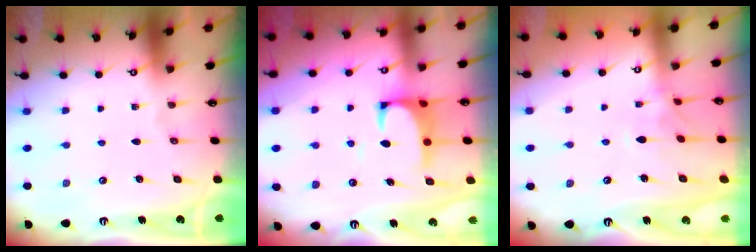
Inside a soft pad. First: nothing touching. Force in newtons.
{"total": 1.8, "press": 1.7, "slide": 0.7}
{"total": 1.6, "press": 1.3, "slide": 0.9}